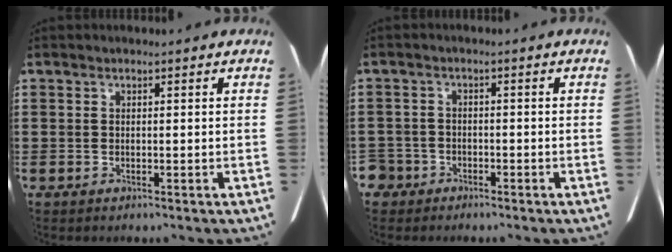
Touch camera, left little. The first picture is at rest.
{"total": 2.4, "force": [-1.9, 1.4, 0.4], "torque": [-0.021, -0.003, -0.044]}